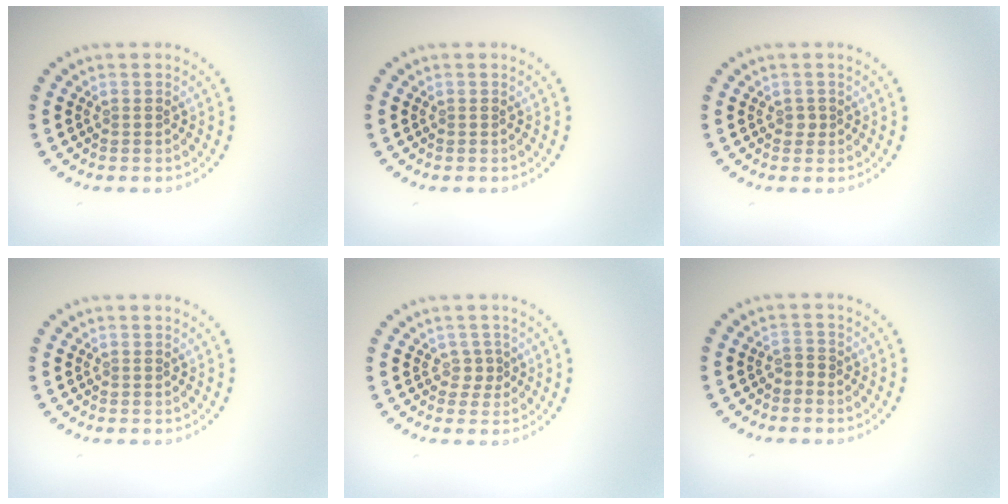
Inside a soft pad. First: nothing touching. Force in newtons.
{"total": 0.0}
{"total": 0.6, "press": 0.6, "slide": 0.3}
{"total": 0.0}
{"total": 1.2, "press": 1.0, "slide": 0.8}
{"total": 0.9, "press": 0.8, "slide": 0.4}